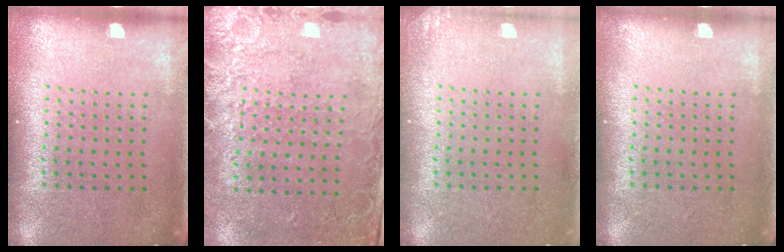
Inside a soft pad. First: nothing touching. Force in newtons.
{"total": 2.6, "press": 2.1, "slide": 1.4}
{"total": 0.9, "press": 0.9, "slide": 0.2}
{"total": 0.0}